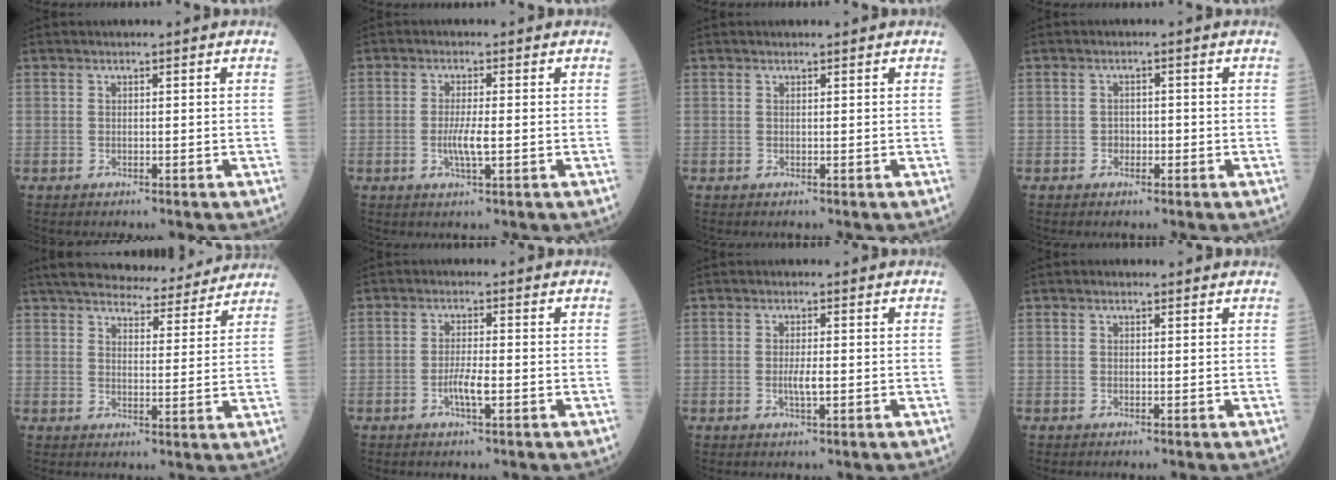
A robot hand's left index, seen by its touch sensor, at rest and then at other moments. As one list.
[{"total": 3.1, "force": [-0.4, 0.2, 3.1], "torque": [-0.065, -0.006, -0.007]}, {"total": 0.7, "force": [0.7, 0.0, 0.1], "torque": [-0.007, 0.000, 0.010]}, {"total": 1.2, "force": [-0.4, 0.9, 0.6], "torque": [-0.007, 0.004, -0.008]}, {"total": 17.5, "force": [15.9, 3.7, 6.3], "torque": [-0.088, 0.016, 0.211]}, {"total": 3.0, "force": [-1.0, 0.3, 2.8], "torque": [-0.058, -0.002, -0.019]}, {"total": 2.2, "force": [-0.2, 0.3, 2.1], "torque": [-0.045, -0.003, -0.002]}, {"total": 0.9, "force": [0.6, 0.4, 0.4], "torque": [-0.015, 0.003, 0.007]}]